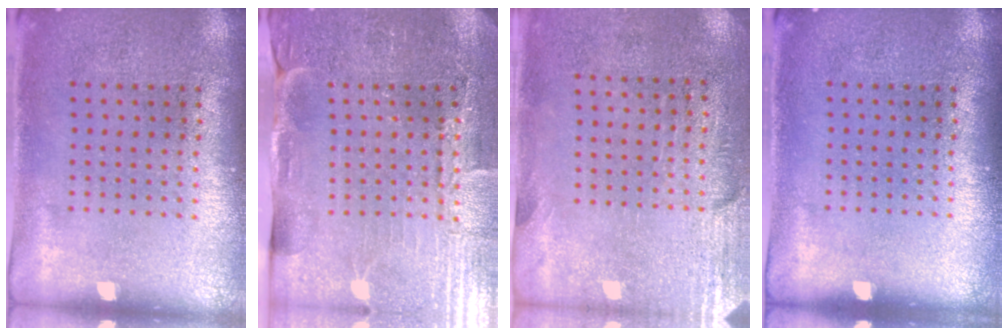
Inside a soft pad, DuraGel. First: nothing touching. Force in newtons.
{"total": 3.7, "press": 3.7, "slide": 0.3}
{"total": 2.8, "press": 2.4, "slide": 1.5}
{"total": 0.0}